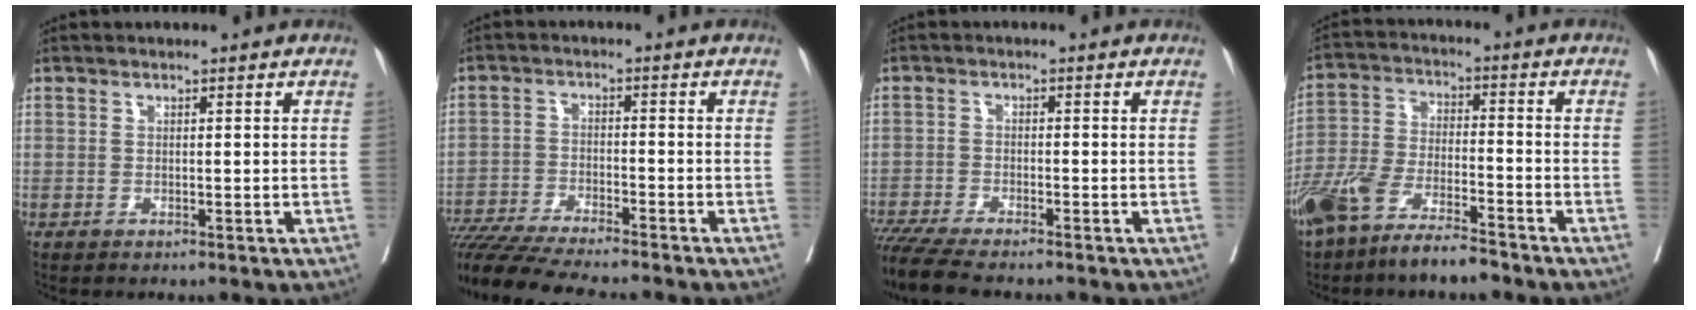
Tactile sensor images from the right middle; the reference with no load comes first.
{"total": 15.7, "force": [-13.8, 0.7, 7.3], "torque": [-0.126, -0.027, -0.223]}
{"total": 8.6, "force": [-7.5, 0.6, 4.2], "torque": [-0.070, -0.019, -0.125]}
{"total": 10.6, "force": [-8.3, 2.4, 6.2], "torque": [-0.127, -0.010, -0.160]}